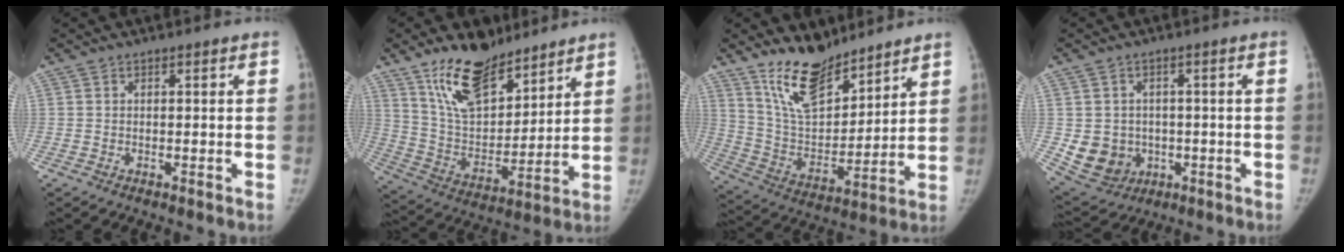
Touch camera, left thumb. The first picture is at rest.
{"total": 17.3, "force": [12.3, 8.1, 9.0], "torque": [-0.112, -0.074, 0.229]}
{"total": 14.9, "force": [11.7, 6.2, 6.7], "torque": [-0.081, -0.080, 0.225]}
{"total": 8.6, "force": [-0.9, 7.9, 3.3], "torque": [-0.034, 0.004, 0.007]}